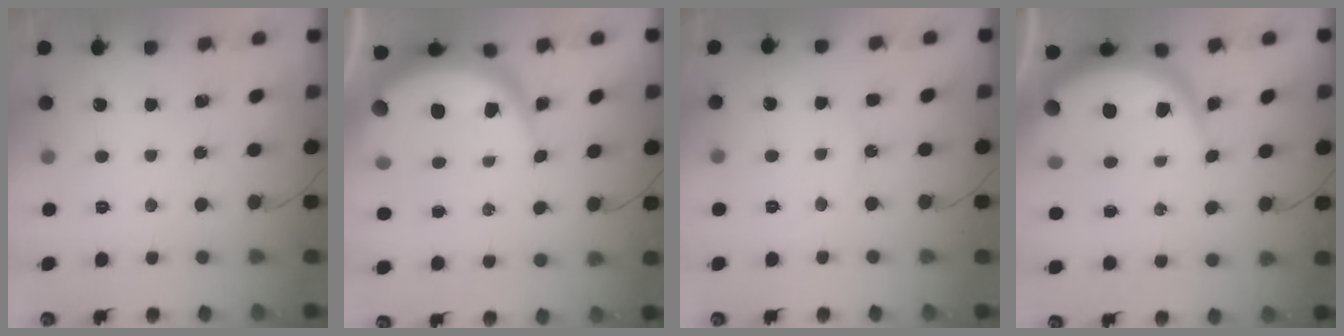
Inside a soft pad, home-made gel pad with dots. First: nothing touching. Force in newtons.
{"total": 11.4, "press": 11.3, "slide": 1.1}
{"total": 6.5, "press": 6.5, "slide": 0.6}
{"total": 10.5, "press": 10.4, "slide": 1.1}